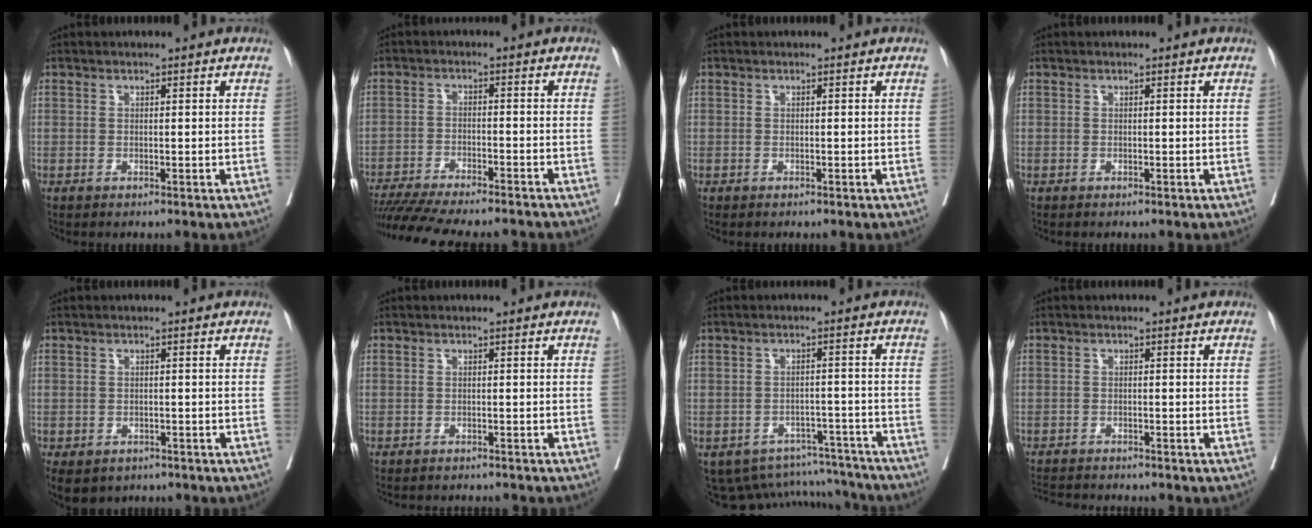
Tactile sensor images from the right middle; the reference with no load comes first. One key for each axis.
{"total": 16.9, "fx": -15.1, "fy": 2.0, "fz": 7.5, "tx": -0.149, "ty": -0.027, "tz": -0.219}
{"total": 0.5, "fx": 0.4, "fy": -0.3, "fz": 0.1, "tx": -0.004, "ty": 0.000, "tz": 0.007}
{"total": 0.0}
{"total": 8.4, "fx": -5.1, "fy": 5.7, "fz": 3.3, "tx": -0.080, "ty": -0.005, "tz": -0.058}
{"total": 4.6, "fx": -4.3, "fy": 0.9, "fz": 1.4, "tx": -0.013, "ty": -0.003, "tz": -0.049}
{"total": 10.1, "fx": -9.2, "fy": 3.9, "fz": 1.3, "tx": -0.017, "ty": 0.034, "tz": -0.113}
{"total": 6.2, "fx": -5.8, "fy": 0.7, "fz": 2.2, "tx": -0.032, "ty": -0.006, "tz": -0.087}